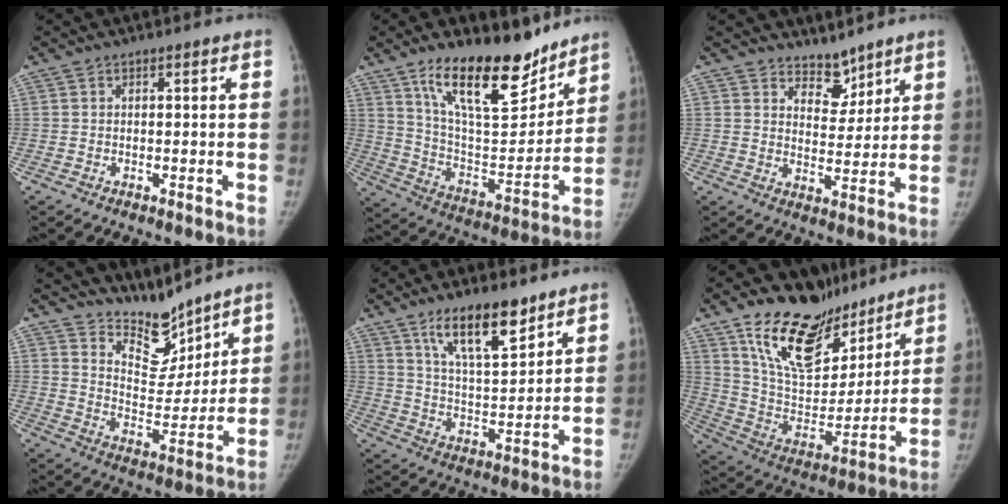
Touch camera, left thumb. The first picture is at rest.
{"total": 21.9, "force": [15.5, 8.2, 13.2], "torque": [-0.166, -0.090, 0.262]}
{"total": 5.5, "force": [4.8, 2.6, 0.9], "torque": [0.017, -0.045, 0.083]}
{"total": 10.4, "force": [9.5, 3.7, 2.3], "torque": [0.003, -0.082, 0.174]}
{"total": 13.1, "force": [8.9, 4.1, 8.7], "torque": [-0.123, -0.058, 0.159]}
{"total": 23.1, "force": [16.5, 11.1, 11.6], "torque": [-0.150, -0.089, 0.288]}